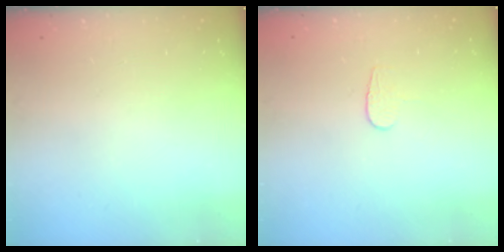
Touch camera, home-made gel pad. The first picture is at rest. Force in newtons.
{"total": 3.7, "press": 3.7, "slide": 0.3}